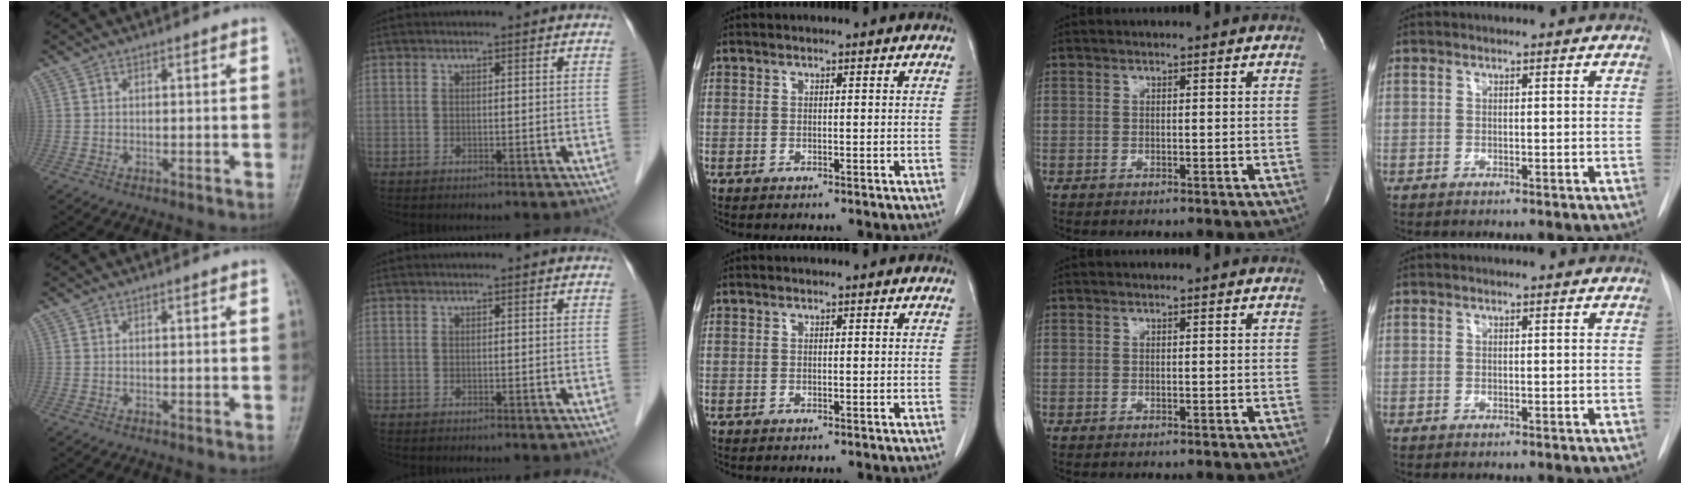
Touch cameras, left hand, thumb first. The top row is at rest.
{}